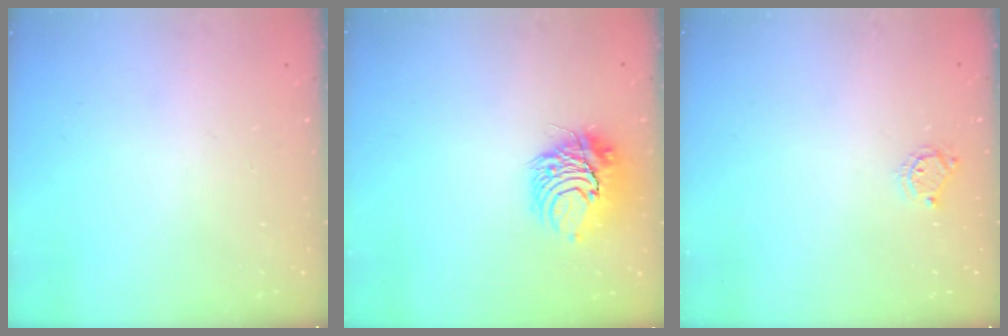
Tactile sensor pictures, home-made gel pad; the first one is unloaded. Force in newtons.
{"total": 10.1, "press": 10.1, "slide": 0.3}
{"total": 4.1, "press": 4.1, "slide": 0.3}